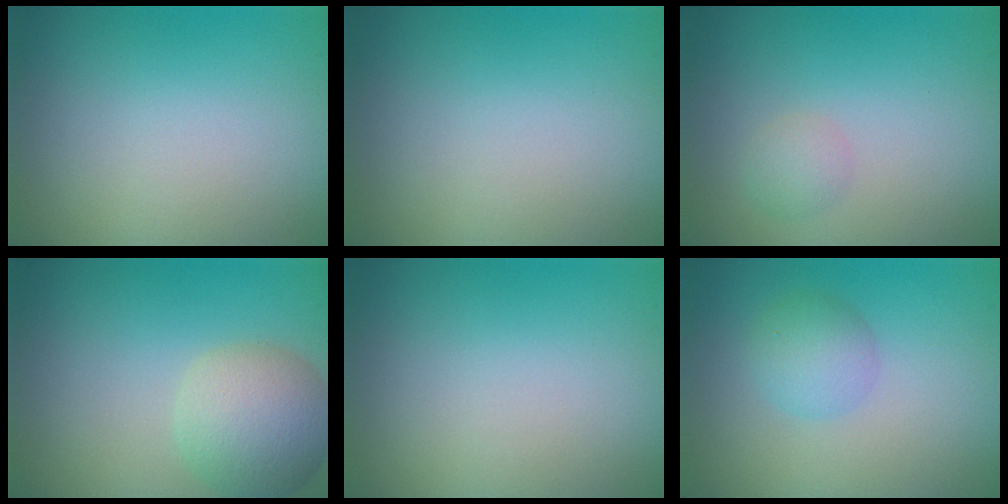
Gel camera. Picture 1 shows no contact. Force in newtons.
{"total": 0.0}
{"total": 1.3, "press": 1.3, "slide": 0.1}
{"total": 5.2, "press": 5.2, "slide": 0.1}
{"total": 0.0}
{"total": 2.7, "press": 2.7, "slide": 0.1}